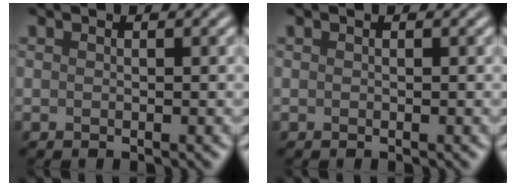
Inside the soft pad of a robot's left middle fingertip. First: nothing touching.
{"total": 0.0}